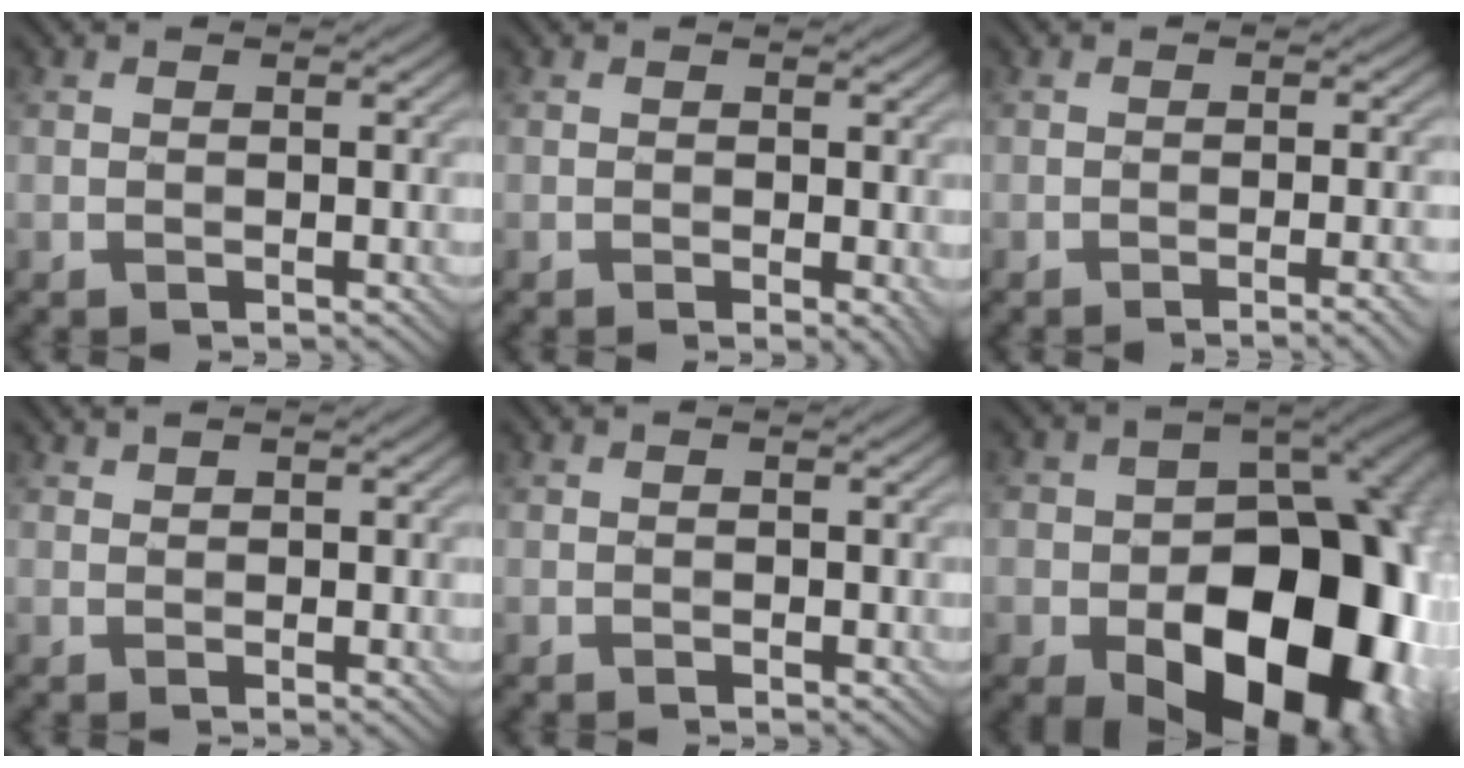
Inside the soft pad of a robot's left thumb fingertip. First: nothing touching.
{"total": 1.6, "force": [0.0, 0.9, 1.4], "torque": [-0.017, -0.006, 0.001]}
{"total": 3.2, "force": [-1.4, 0.5, 2.8], "torque": [-0.035, 0.011, -0.028]}
{"total": 1.6, "force": [1.1, 0.6, 0.9], "torque": [-0.016, -0.001, 0.028]}
{"total": 0.7, "force": [0.3, 0.4, 0.4], "torque": [-0.004, -0.003, 0.010]}
{"total": 23.1, "force": [-6.9, 17.4, 13.6], "torque": [-0.157, -0.045, -0.121]}